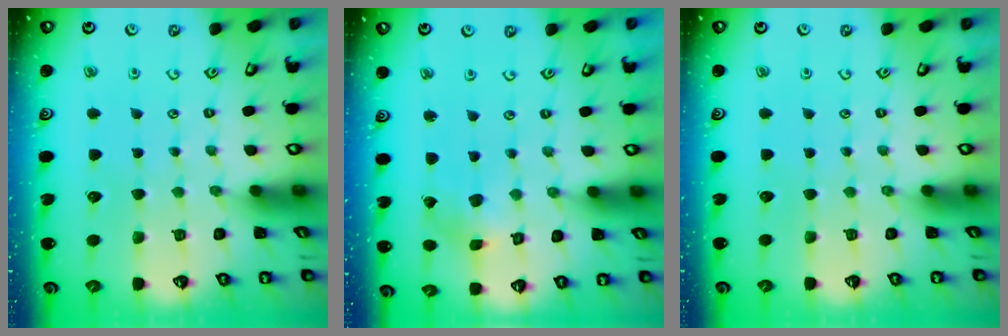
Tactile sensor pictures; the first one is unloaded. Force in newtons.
{"total": 1.4, "press": 1.4, "slide": 0.2}
{"total": 0.0}